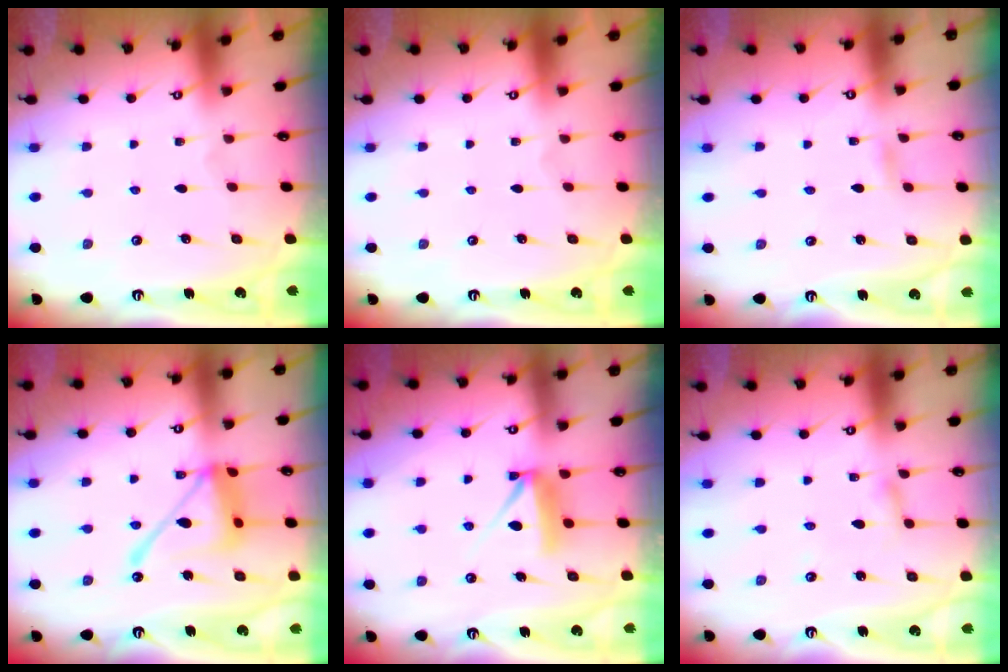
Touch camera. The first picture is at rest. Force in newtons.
{"total": 0.0}
{"total": 2.1, "press": 2.1, "slide": 0.2}
{"total": 14.7, "press": 14.7, "slide": 1.2}
{"total": 8.2, "press": 8.2, "slide": 0.3}
{"total": 2.0, "press": 2.0, "slide": 0.2}